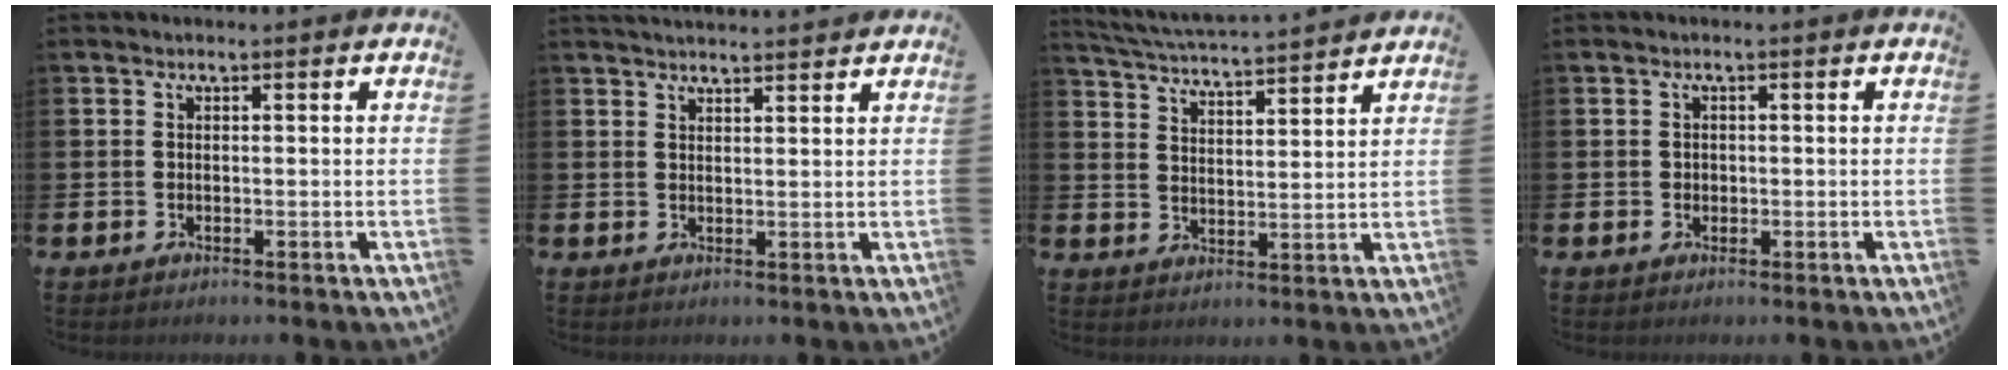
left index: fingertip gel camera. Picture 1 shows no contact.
{"total": 2.6, "force": [2.6, 0.0, 0.1], "torque": [0.004, -0.016, 0.045]}
{"total": 4.9, "force": [4.9, -0.2, 0.6], "torque": [-0.033, -0.038, 0.083]}
{"total": 0.8, "force": [0.2, 0.7, 0.2], "torque": [0.003, 0.004, 0.000]}